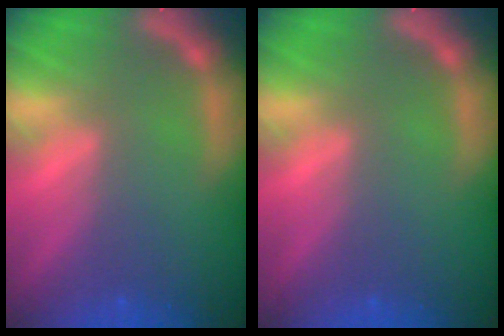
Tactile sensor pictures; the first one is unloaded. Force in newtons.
{"total": 0.0}